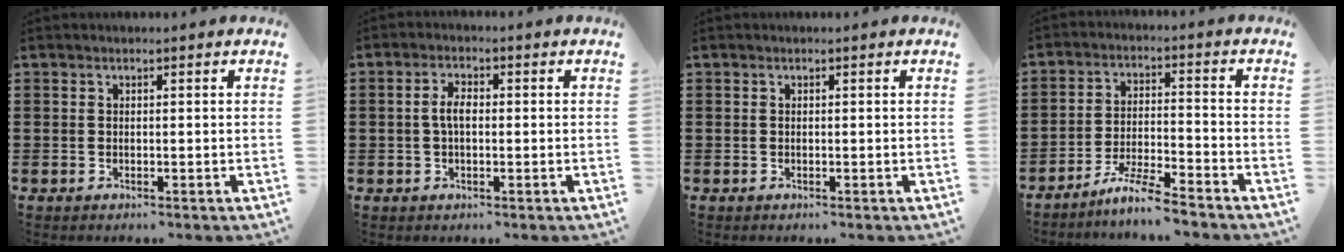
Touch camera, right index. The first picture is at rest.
{"total": 3.1, "force": [-0.1, 1.5, 2.7], "torque": [-0.060, 0.002, -0.006]}
{"total": 0.0}
{"total": 6.4, "force": [-5.9, -0.4, 2.6], "torque": [-0.056, -0.010, -0.113]}